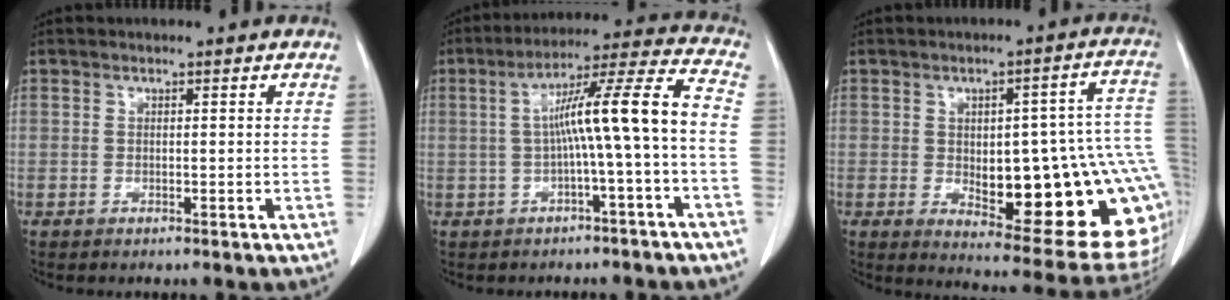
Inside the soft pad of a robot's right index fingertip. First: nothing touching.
{"total": 9.8, "force": [-1.2, -0.3, 9.7], "torque": [-0.161, 0.032, -0.020]}
{"total": 23.9, "force": [-3.4, 6.8, 22.6], "torque": [-0.204, 0.020, -0.020]}